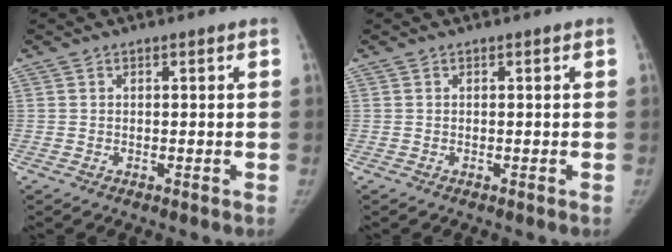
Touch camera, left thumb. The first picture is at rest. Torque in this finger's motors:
{"motor_torque": [0.05, 0.02, 0.20, -0.16, 0.02]}